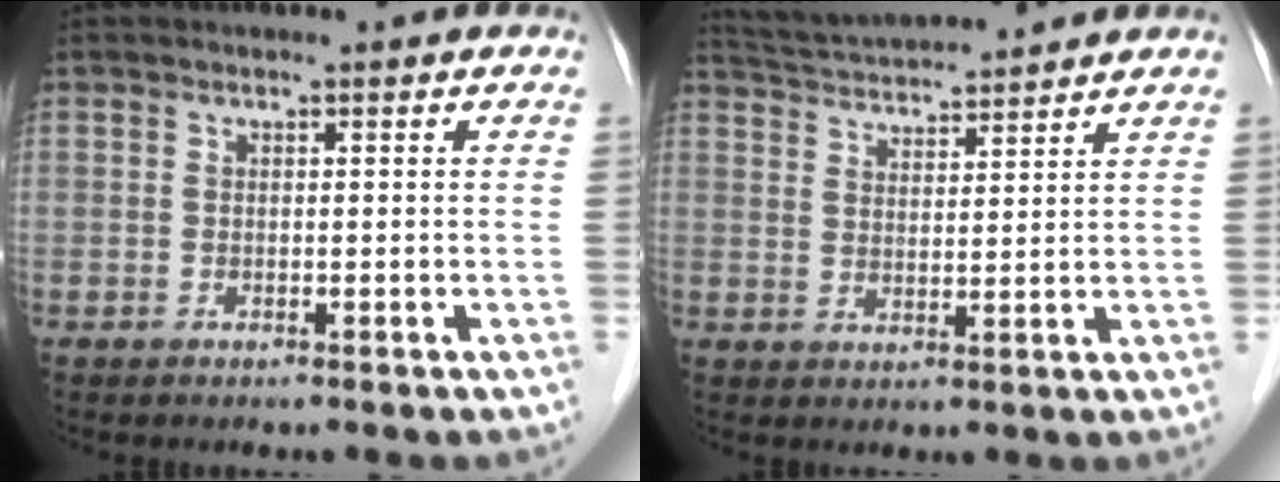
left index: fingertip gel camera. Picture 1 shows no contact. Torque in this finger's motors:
{"motor_torque": [-0.21, -0.76, 0.19, 0.04]}